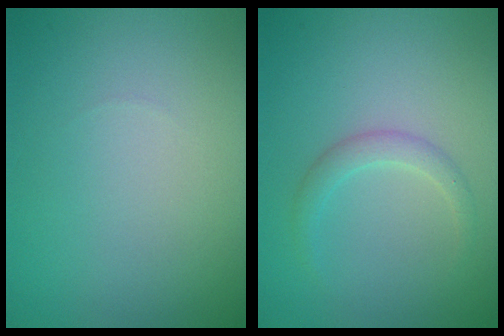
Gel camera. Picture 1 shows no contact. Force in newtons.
{"total": 1.5, "press": 1.5, "slide": 0.0}